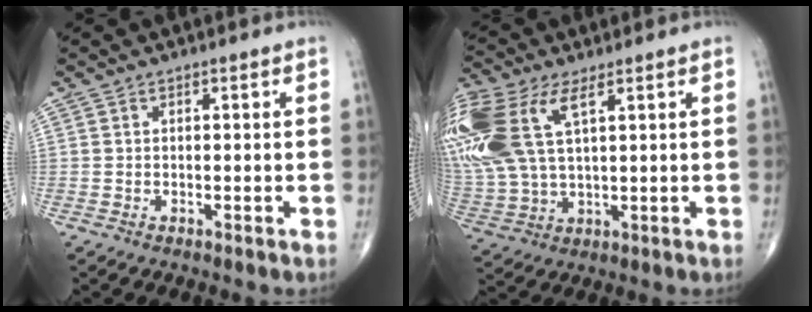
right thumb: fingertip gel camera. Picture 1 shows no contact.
{"total": 20.2, "force": [7.5, 10.1, 15.8], "torque": [-0.408, 0.009, 0.151]}